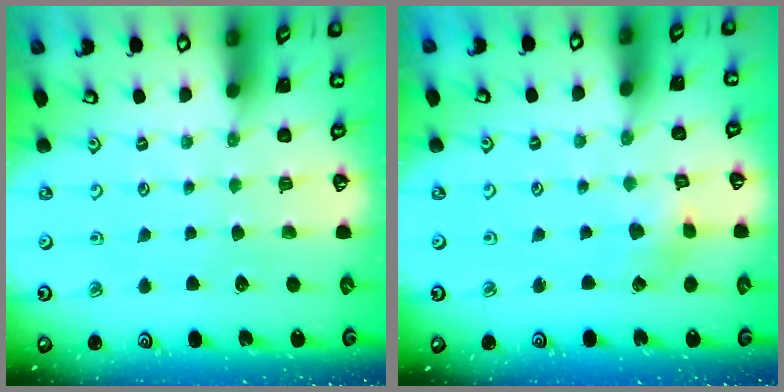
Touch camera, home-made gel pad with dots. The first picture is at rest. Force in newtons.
{"total": 2.7, "press": 2.7, "slide": 0.3}